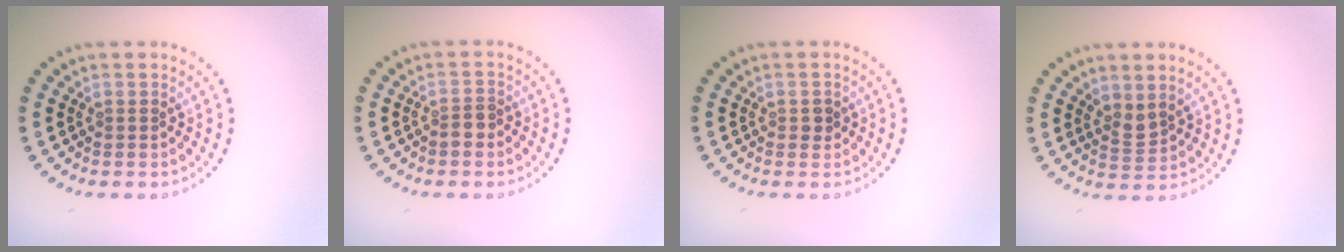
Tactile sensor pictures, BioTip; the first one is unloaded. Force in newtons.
{"total": 1.5, "press": 1.3, "slide": 0.7}
{"total": 1.0, "press": 0.9, "slide": 0.1}
{"total": 1.8, "press": 1.4, "slide": 1.2}